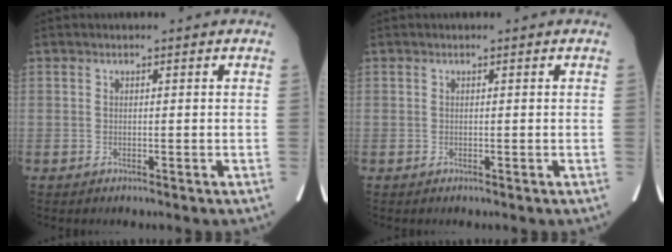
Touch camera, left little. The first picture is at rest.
{"total": 0.0}